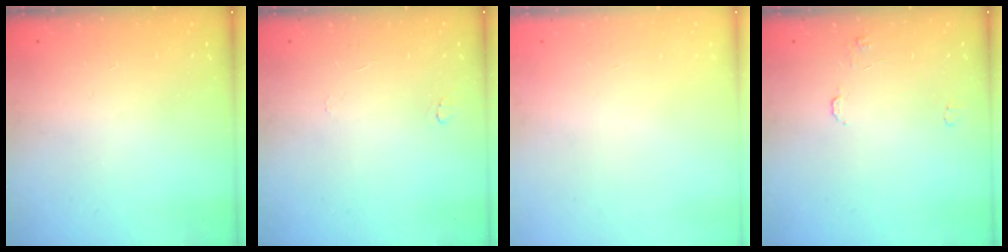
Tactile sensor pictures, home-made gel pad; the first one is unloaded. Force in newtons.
{"total": 3.8, "press": 3.8, "slide": 0.4}
{"total": 0.0}
{"total": 6.4, "press": 6.4, "slide": 0.6}